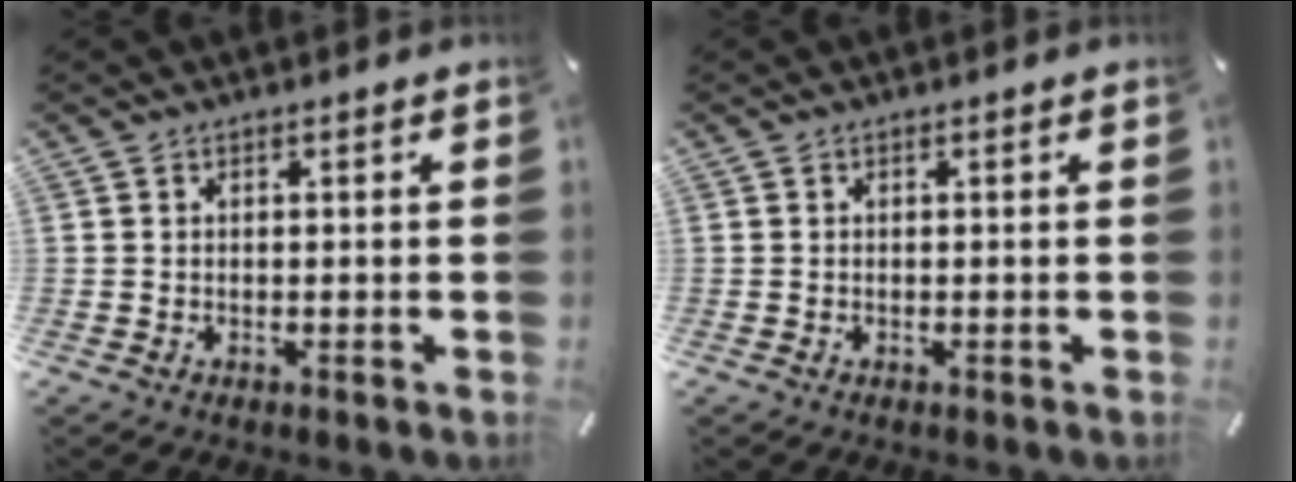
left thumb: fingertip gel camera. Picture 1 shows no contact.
{"total": 0.0}